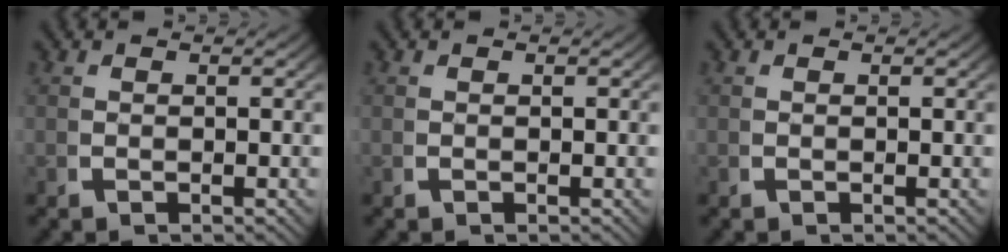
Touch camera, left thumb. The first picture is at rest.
{"total": 0.0}
{"total": 0.0}